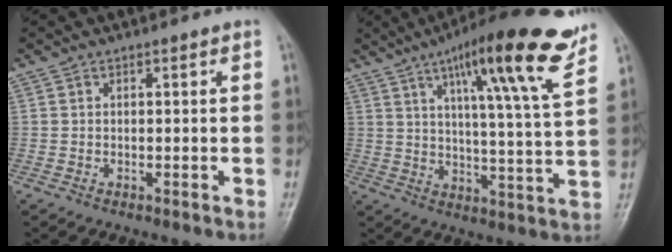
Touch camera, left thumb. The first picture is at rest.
{"total": 18.9, "force": [11.4, 2.1, 14.9], "torque": [-0.206, -0.051, 0.167]}